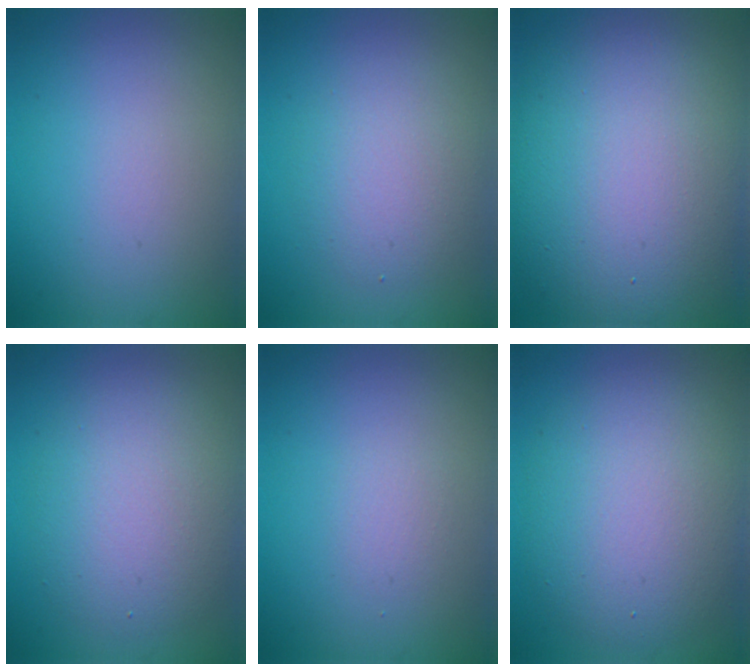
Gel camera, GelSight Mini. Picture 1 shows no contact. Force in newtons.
{"total": 3.5, "press": 3.5, "slide": 0.3}
{"total": 14.7, "press": 14.7, "slide": 0.8}
{"total": 5.6, "press": 5.6, "slide": 0.3}
{"total": 0.9, "press": 0.9, "slide": 0.0}
{"total": 7.8, "press": 7.7, "slide": 0.9}